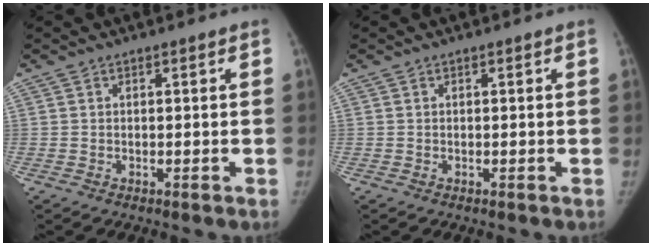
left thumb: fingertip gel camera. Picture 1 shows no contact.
{"total": 0.0}